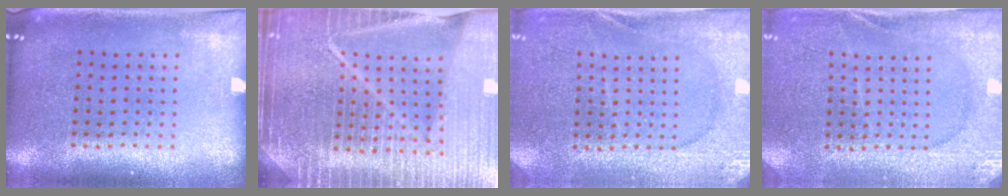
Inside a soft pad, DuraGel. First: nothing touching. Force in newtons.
{"total": 6.7, "press": 5.8, "slide": 3.4}
{"total": 2.7, "press": 2.7, "slide": 0.2}
{"total": 2.7, "press": 2.7, "slide": 0.2}